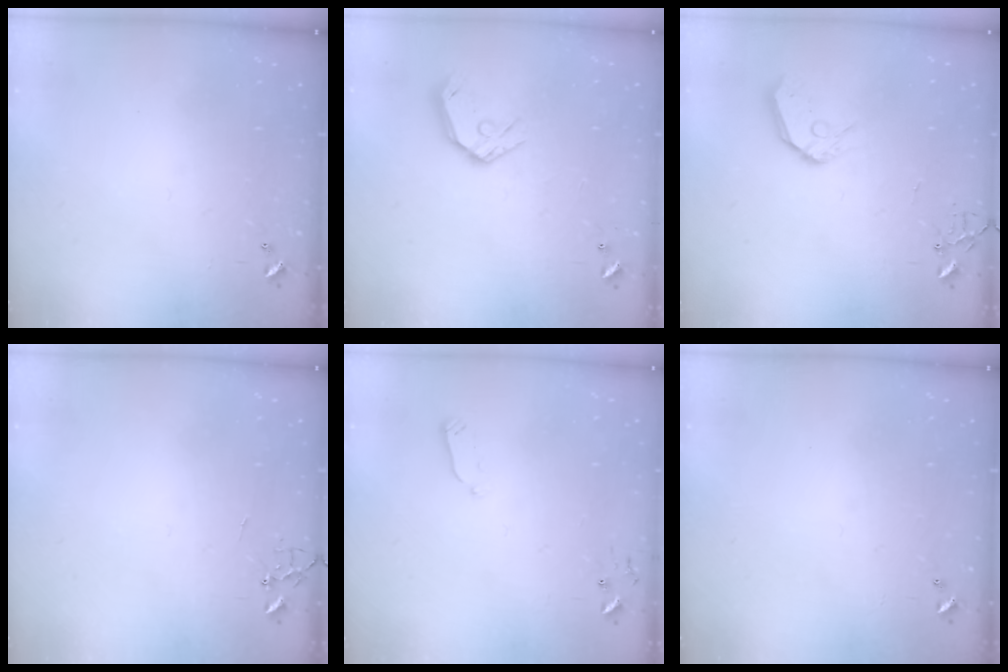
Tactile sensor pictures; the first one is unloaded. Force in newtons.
{"total": 11.2, "press": 11.0, "slide": 1.8}
{"total": 10.5, "press": 10.5, "slide": 1.3}
{"total": 0.0}
{"total": 2.9, "press": 2.9, "slide": 0.4}
{"total": 0.0}